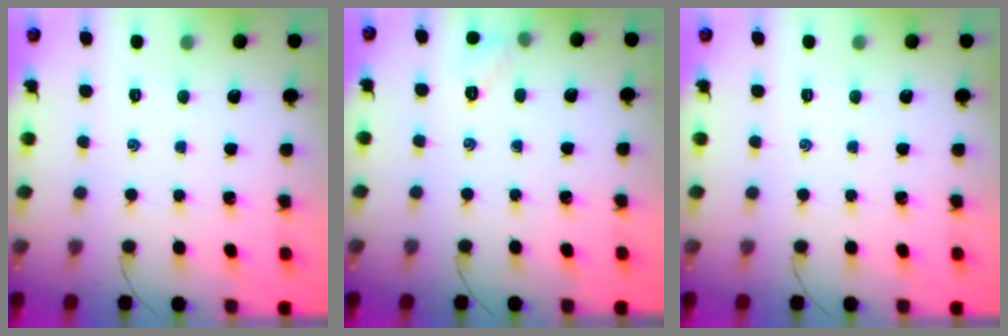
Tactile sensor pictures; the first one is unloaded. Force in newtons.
{"total": 5.9, "press": 5.7, "slide": 1.7}
{"total": 0.0}